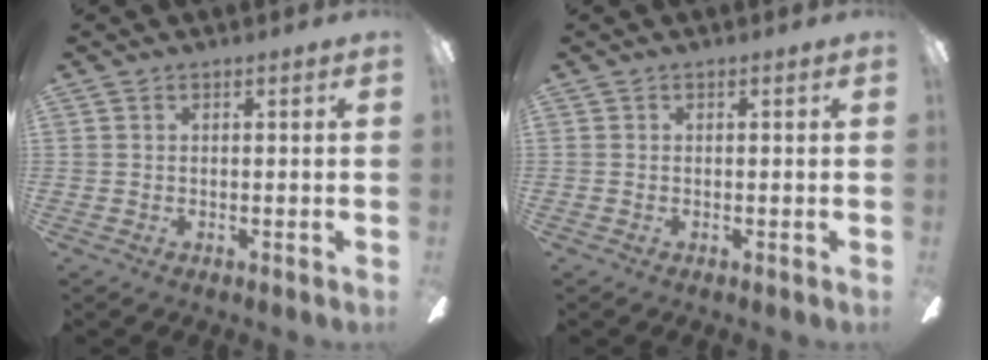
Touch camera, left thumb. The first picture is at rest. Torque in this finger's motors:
{"motor_torque": [0.02, -0.02, 0.03, -0.03, -0.01]}